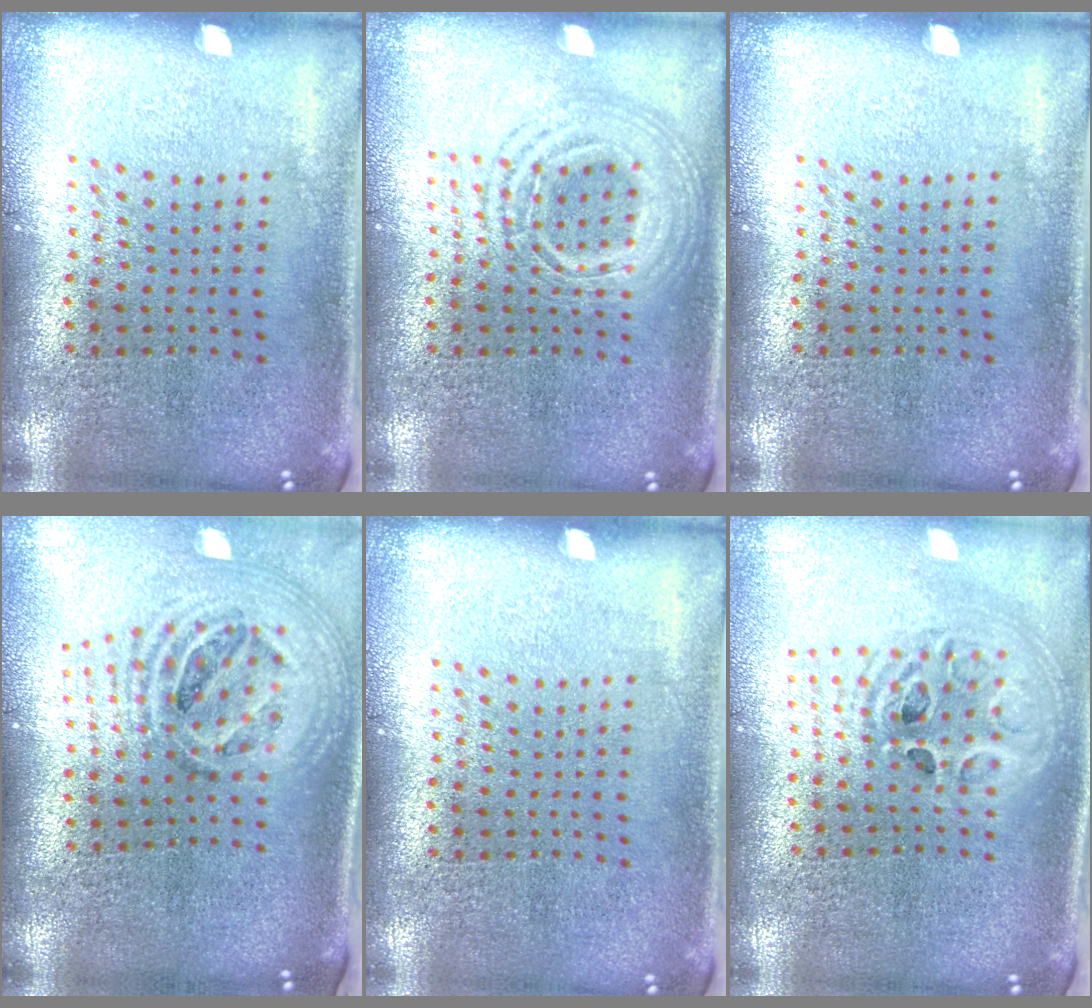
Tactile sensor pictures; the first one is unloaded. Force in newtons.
{"total": 2.8, "press": 2.7, "slide": 0.2}
{"total": 0.0}
{"total": 2.0, "press": 1.5, "slide": 1.3}
{"total": 0.0}
{"total": 2.1, "press": 1.7, "slide": 1.3}